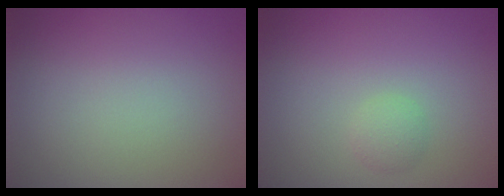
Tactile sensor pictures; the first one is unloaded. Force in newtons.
{"total": 1.3, "press": 1.3, "slide": 0.1}